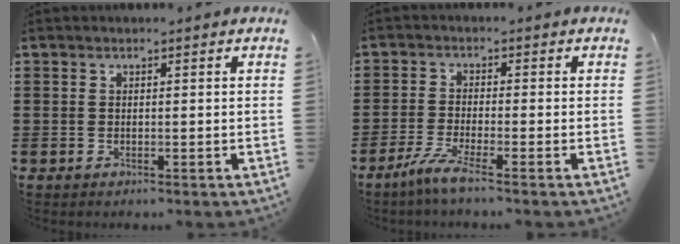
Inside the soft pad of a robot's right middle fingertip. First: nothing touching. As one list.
[{"total": 4.3, "force": [-3.0, 0.0, 3.1], "torque": [-0.071, -0.013, -0.059]}]